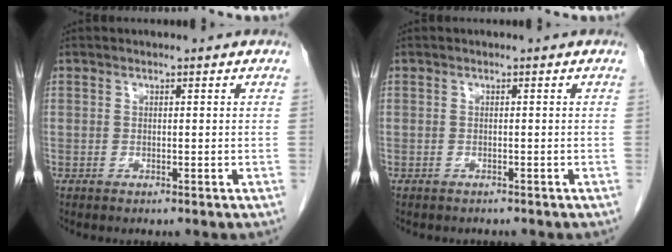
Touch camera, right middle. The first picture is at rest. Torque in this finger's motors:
{"motor_torque": [0.03, -0.02, -0.01, 0.00]}